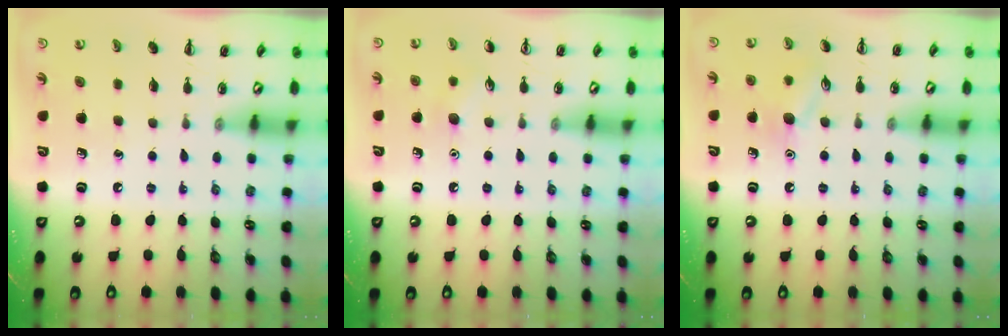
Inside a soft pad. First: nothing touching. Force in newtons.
{"total": 4.9, "press": 4.6, "slide": 1.4}
{"total": 8.5, "press": 8.4, "slide": 1.4}